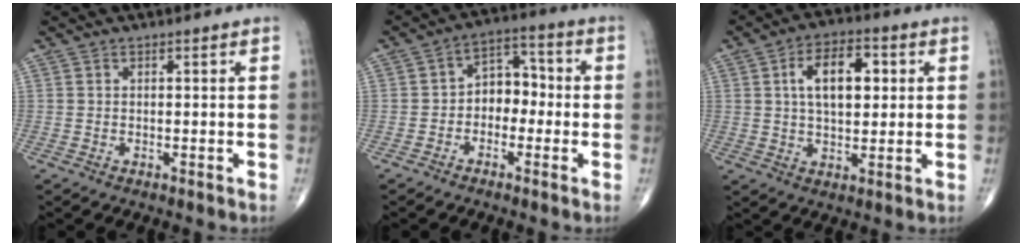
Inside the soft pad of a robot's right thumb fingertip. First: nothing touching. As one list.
[{"total": 7.1, "force": [-1.2, 5.3, 4.6], "torque": [-0.037, 0.037, -0.037]}, {"total": 10.8, "force": [2.4, 5.9, 8.7], "torque": [-0.123, 0.007, 0.036]}]